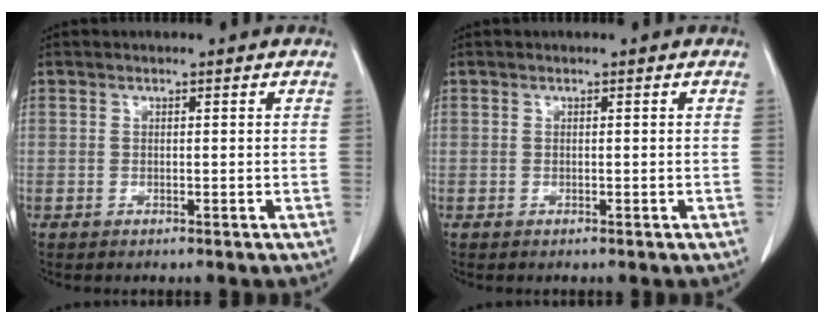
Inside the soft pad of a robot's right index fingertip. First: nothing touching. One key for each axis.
{"total": 0.0}